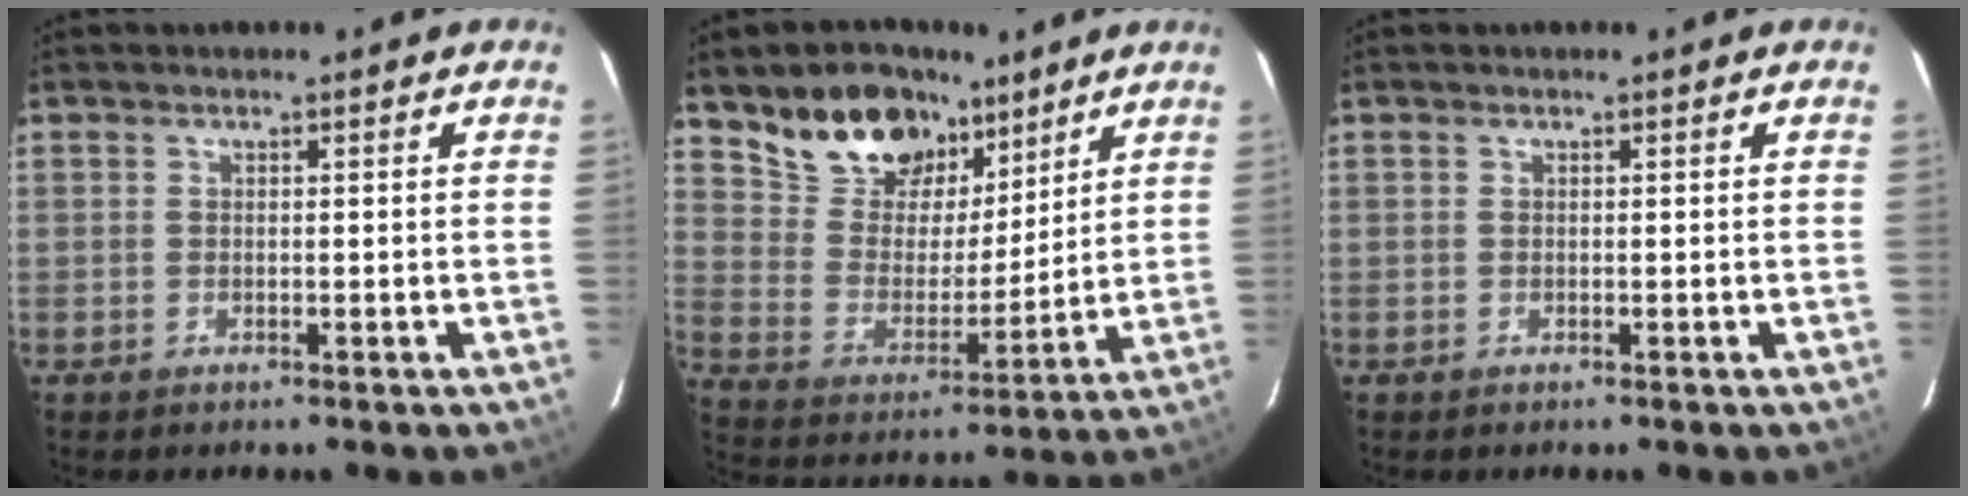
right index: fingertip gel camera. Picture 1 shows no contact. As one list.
[{"total": 15.3, "force": [10.3, 9.4, 6.4], "torque": [-0.135, 0.021, 0.194]}, {"total": 0.0}]